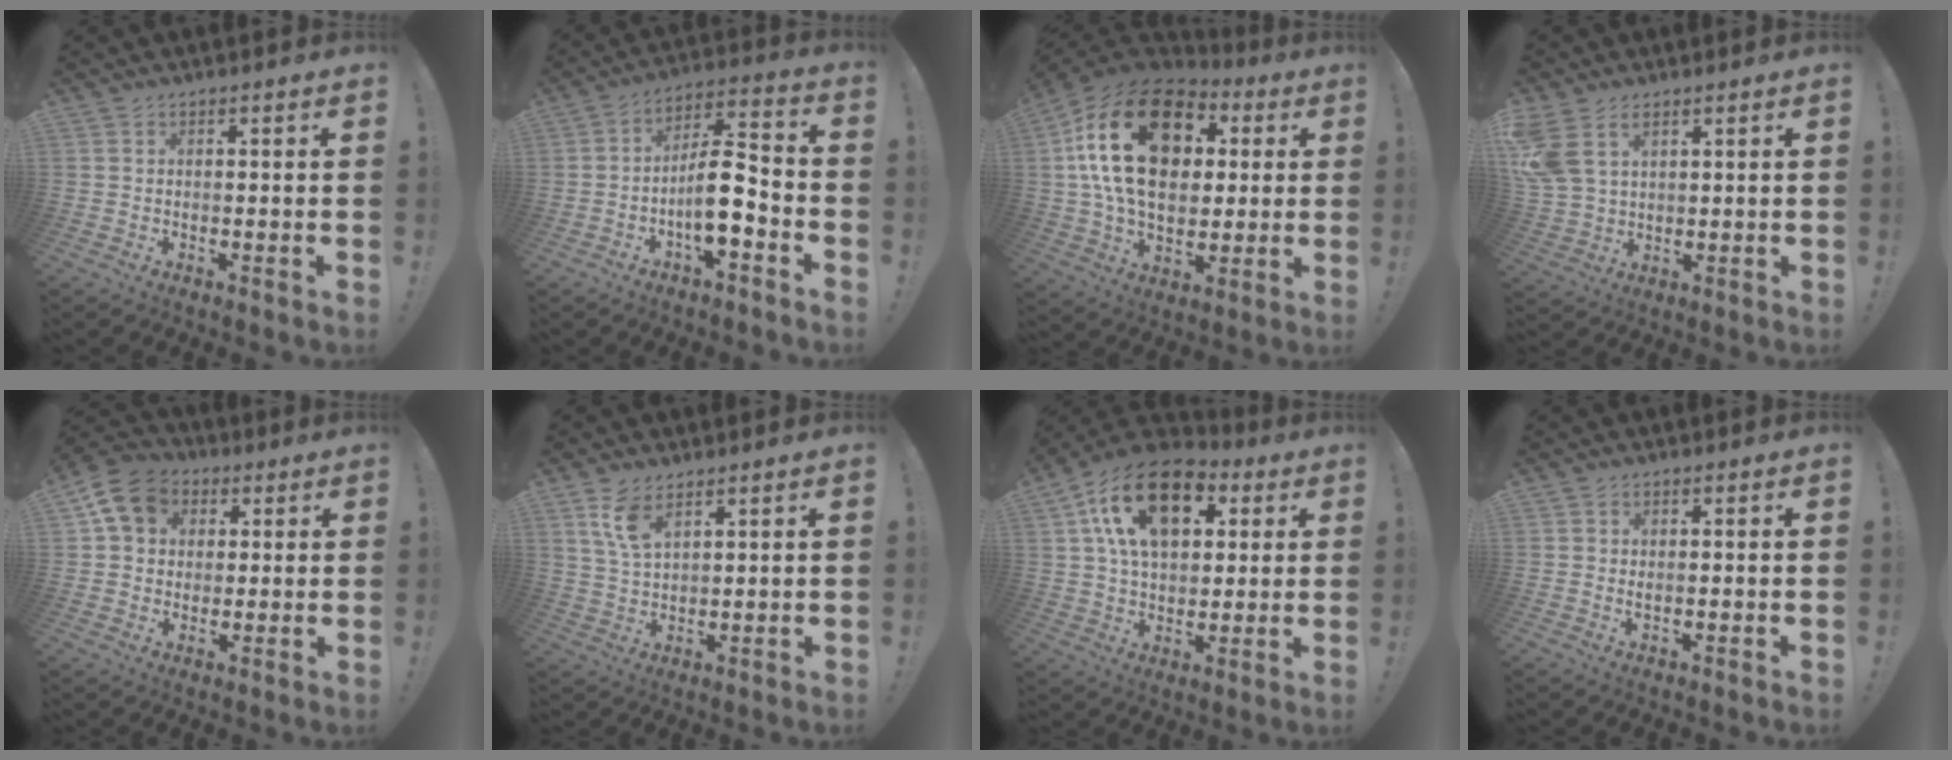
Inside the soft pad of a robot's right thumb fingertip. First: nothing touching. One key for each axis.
{"total": 12.9, "fx": -4.1, "fy": 4.6, "fz": 11.3, "tx": -0.193, "ty": 0.019, "tz": -0.068}
{"total": 26.2, "fx": 6.5, "fy": 17.0, "fz": 18.9, "tx": -0.354, "ty": -0.006, "tz": 0.118}
{"total": 8.0, "fx": 4.1, "fy": 5.2, "fz": 4.6, "tx": -0.092, "ty": -0.015, "tz": 0.082}
{"total": 11.9, "fx": 4.1, "fy": 9.7, "fz": 5.6, "tx": -0.074, "ty": -0.007, "tz": 0.083}
{"total": 7.5, "fx": 4.5, "fy": 3.3, "fz": 5.0, "tx": -0.091, "ty": -0.015, "tz": 0.083}
{"total": 20.2, "fx": 7.9, "fy": 12.5, "fz": 13.8, "tx": -0.234, "ty": -0.020, "tz": 0.141}
{"total": 0.9, "fx": 0.4, "fy": 0.5, "fz": 0.6, "tx": 0.000, "ty": -0.004, "tz": 0.004}